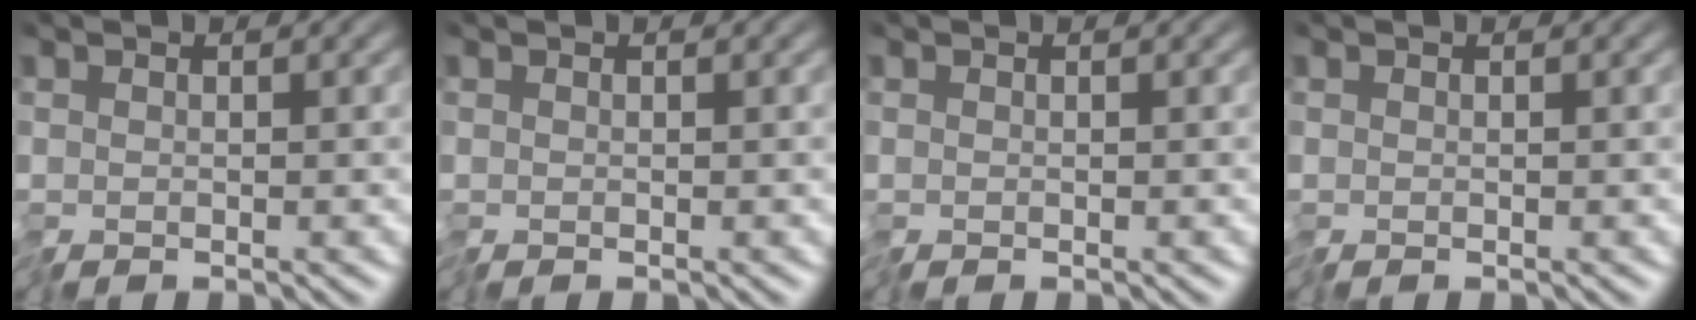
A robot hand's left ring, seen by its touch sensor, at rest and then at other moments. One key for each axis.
{"total": 0.0}
{"total": 0.0}
{"total": 0.0}